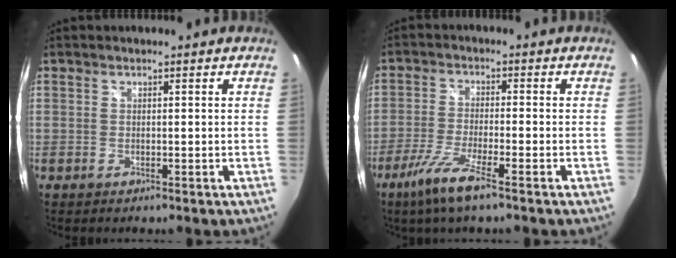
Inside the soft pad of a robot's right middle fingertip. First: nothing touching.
{"total": 6.3, "force": [-4.1, 0.1, 4.8], "torque": [-0.109, -0.012, -0.078]}